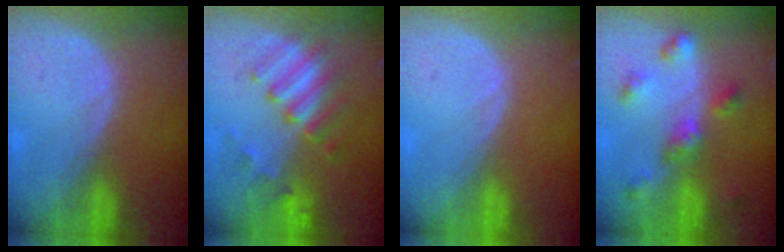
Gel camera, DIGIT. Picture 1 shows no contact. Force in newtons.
{"total": 6.5, "press": 6.5, "slide": 0.8}
{"total": 0.0}
{"total": 6.3, "press": 5.7, "slide": 2.7}